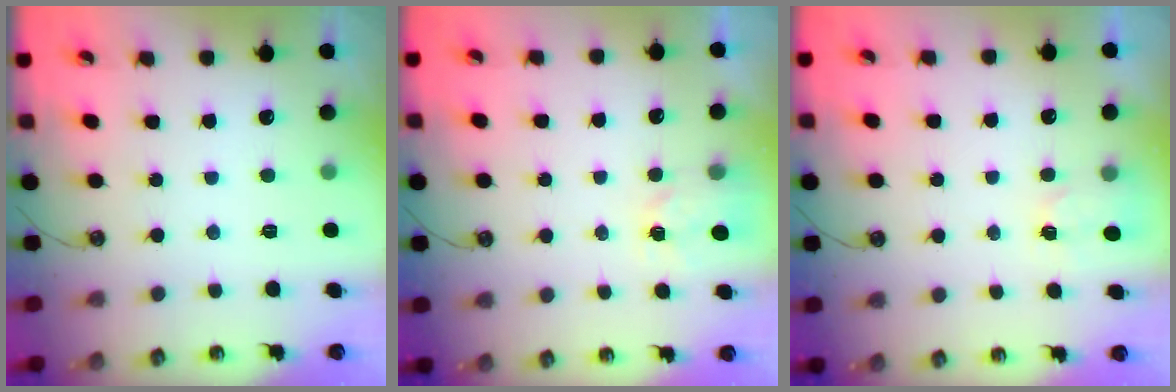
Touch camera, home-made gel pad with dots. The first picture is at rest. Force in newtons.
{"total": 3.0, "press": 3.0, "slide": 0.3}
{"total": 2.6, "press": 2.5, "slide": 0.4}